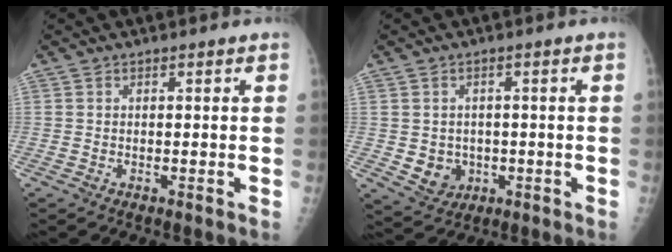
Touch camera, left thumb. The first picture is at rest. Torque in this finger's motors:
{"motor_torque": [0.39, 0.39, 0.25, 0.08, 0.00]}